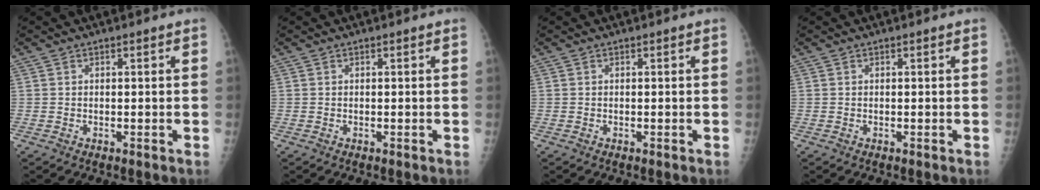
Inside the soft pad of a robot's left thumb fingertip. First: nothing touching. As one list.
[{"total": 0.0}, {"total": 0.0}, {"total": 0.0}]